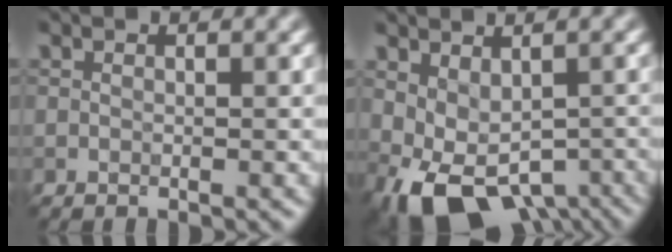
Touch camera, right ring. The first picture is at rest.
{"total": 7.7, "force": [-3.9, 4.2, 5.1], "torque": [-0.078, -0.023, -0.035]}